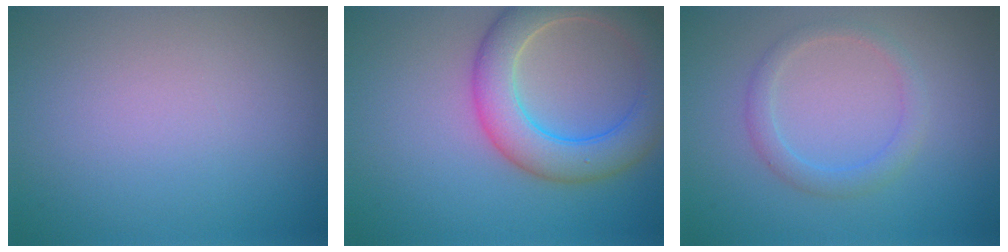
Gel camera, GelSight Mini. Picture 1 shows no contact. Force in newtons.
{"total": 6.7, "press": 6.7, "slide": 0.2}
{"total": 2.1, "press": 2.1, "slide": 0.1}